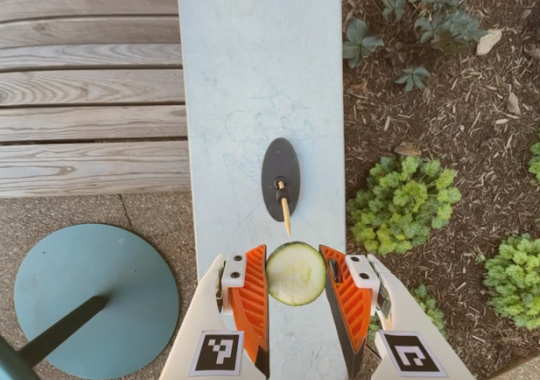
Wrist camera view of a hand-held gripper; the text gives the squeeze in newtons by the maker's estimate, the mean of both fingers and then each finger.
{"total": 13.2, "left": 13.8, "right": 12.5}